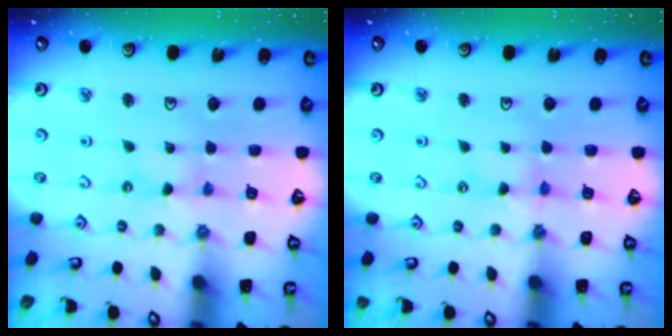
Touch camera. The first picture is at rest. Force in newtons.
{"total": 0.7, "press": 0.7, "slide": 0.2}